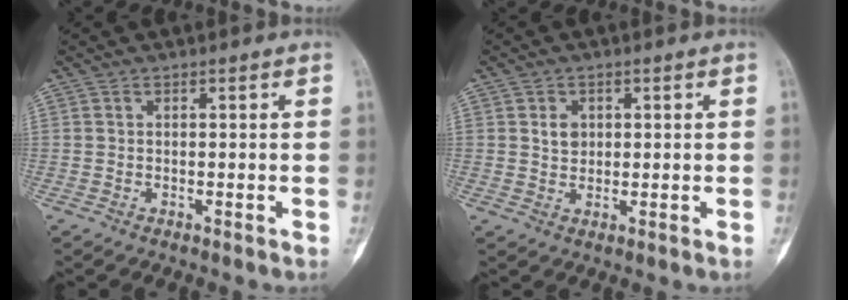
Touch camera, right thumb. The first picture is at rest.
{"total": 2.8, "force": [0.8, 2.2, 1.5], "torque": [-0.012, -0.002, 0.014]}